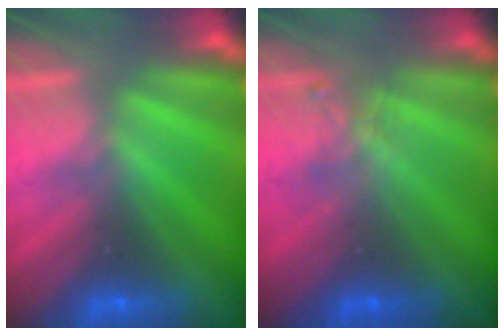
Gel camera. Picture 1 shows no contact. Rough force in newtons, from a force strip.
{"total": 2.3}